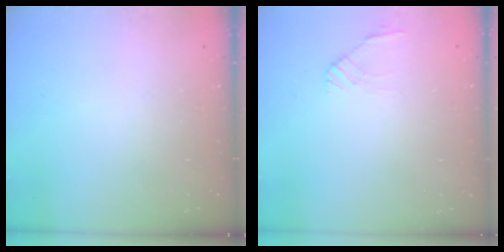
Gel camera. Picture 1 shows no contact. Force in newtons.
{"total": 2.8, "press": 2.6, "slide": 0.8}